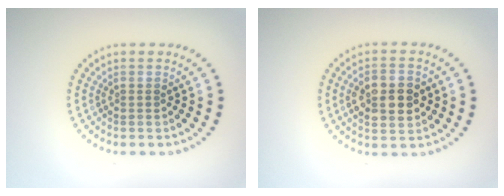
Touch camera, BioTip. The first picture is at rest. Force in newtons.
{"total": 4.9, "press": 4.9, "slide": 0.1}